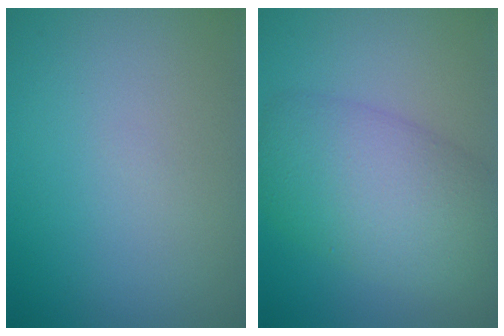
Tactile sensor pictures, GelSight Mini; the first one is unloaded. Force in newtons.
{"total": 7.9, "press": 7.9, "slide": 0.6}